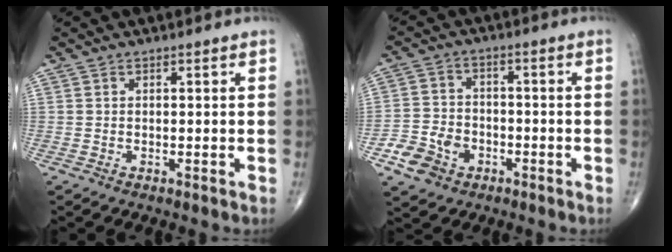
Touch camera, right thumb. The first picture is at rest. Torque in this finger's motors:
{"motor_torque": [1.75, 1.70, -0.05, -0.16, 0.10]}